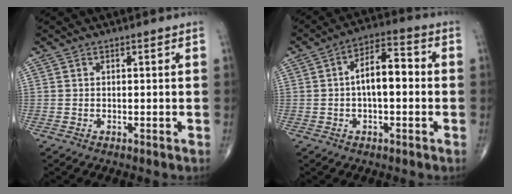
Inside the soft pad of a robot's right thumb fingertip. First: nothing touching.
{"total": 9.0, "force": [0.0, 4.1, 8.0], "torque": [-0.126, 0.033, -0.009]}